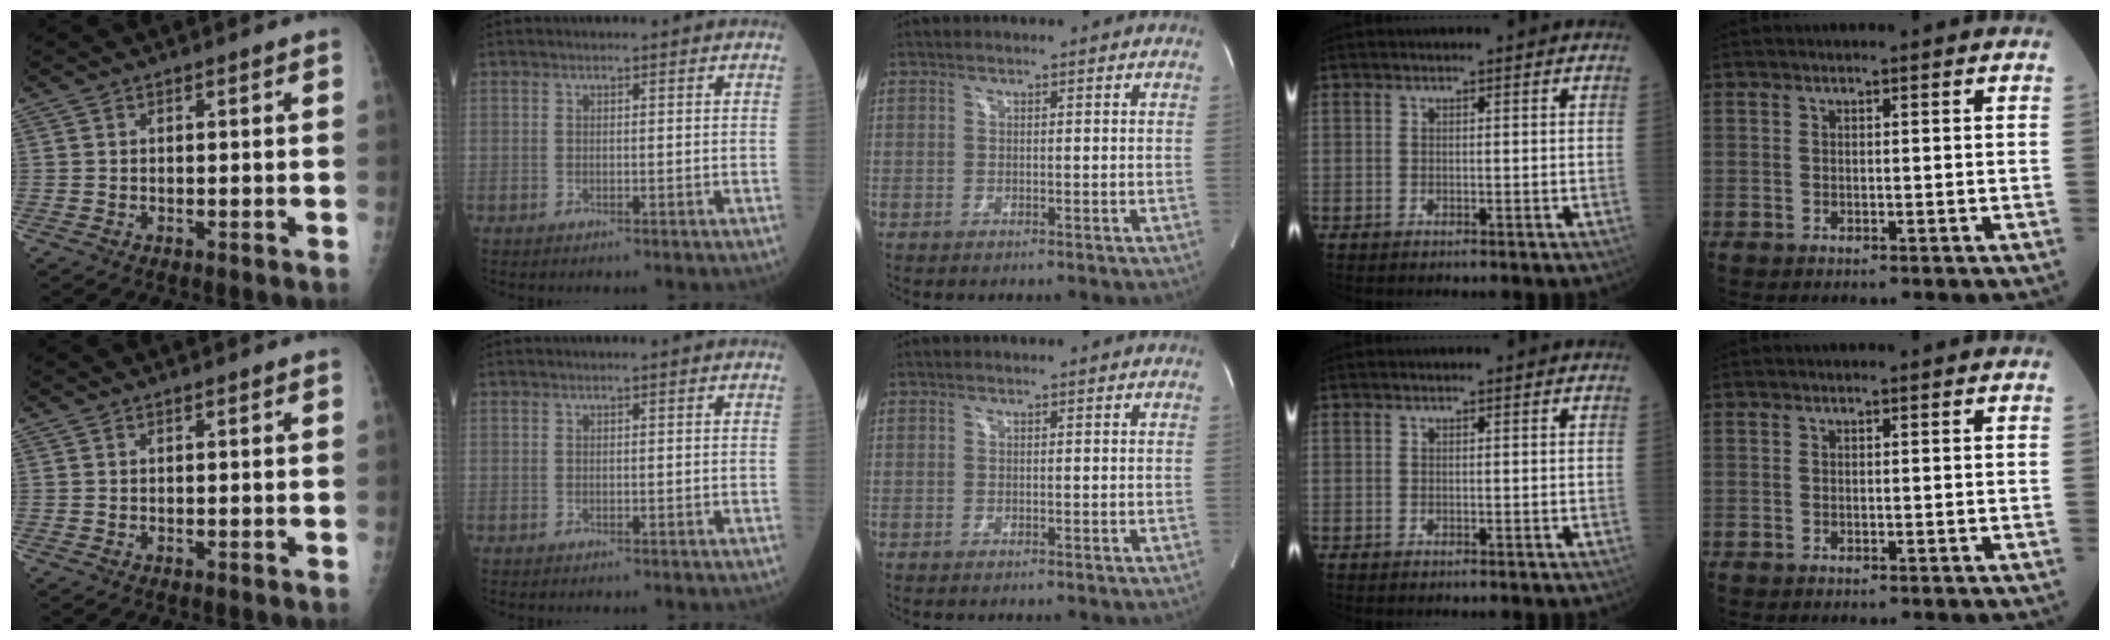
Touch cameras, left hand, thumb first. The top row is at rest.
{}